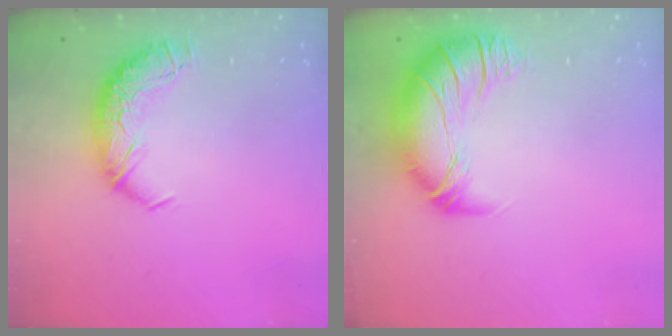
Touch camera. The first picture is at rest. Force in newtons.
{"total": 2.8, "press": 0.2, "slide": 2.8}